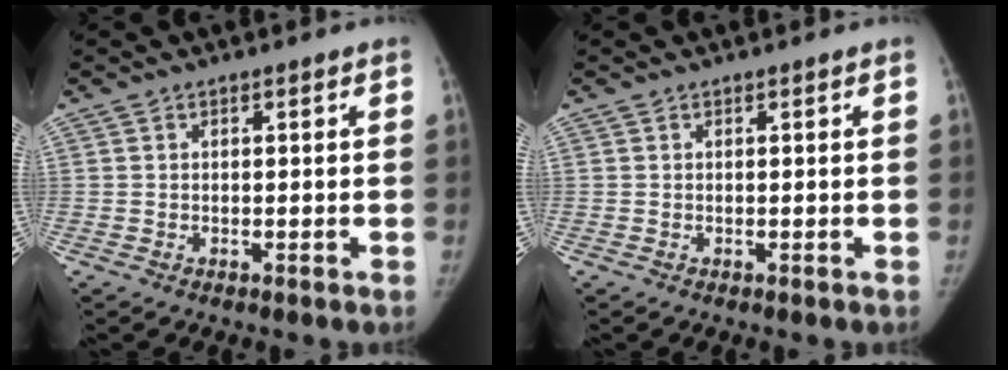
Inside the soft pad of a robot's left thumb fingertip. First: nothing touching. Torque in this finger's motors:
{"motor_torque": [0.06, 0.00, 0.00, 0.00, 0.00]}